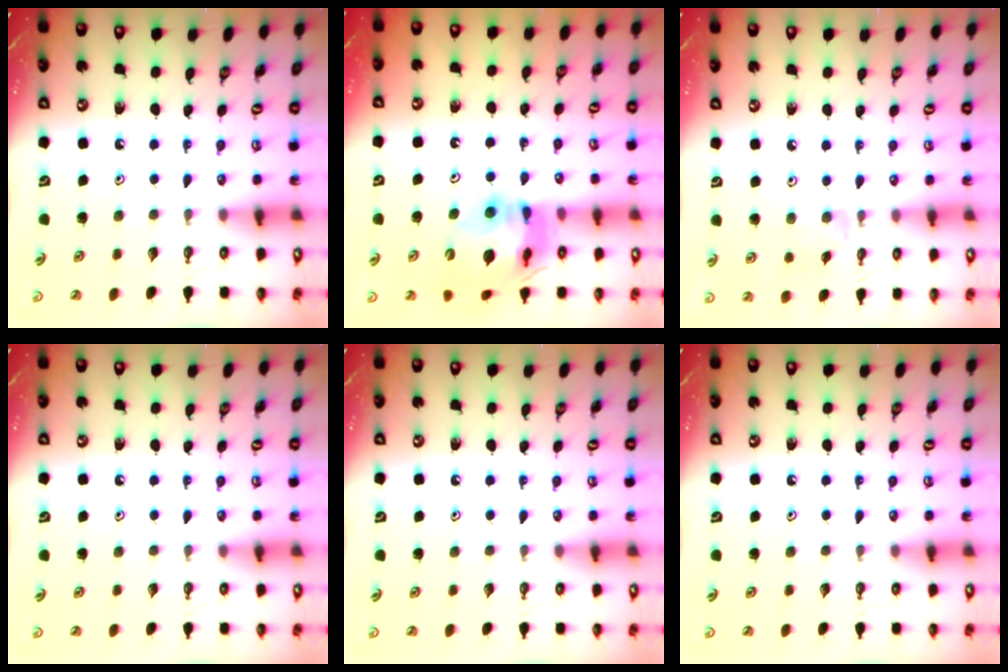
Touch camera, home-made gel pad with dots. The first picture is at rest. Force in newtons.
{"total": 15.8, "press": 15.7, "slide": 1.8}
{"total": 3.7, "press": 3.7, "slide": 0.5}
{"total": 0.0}
{"total": 0.0}
{"total": 0.0}